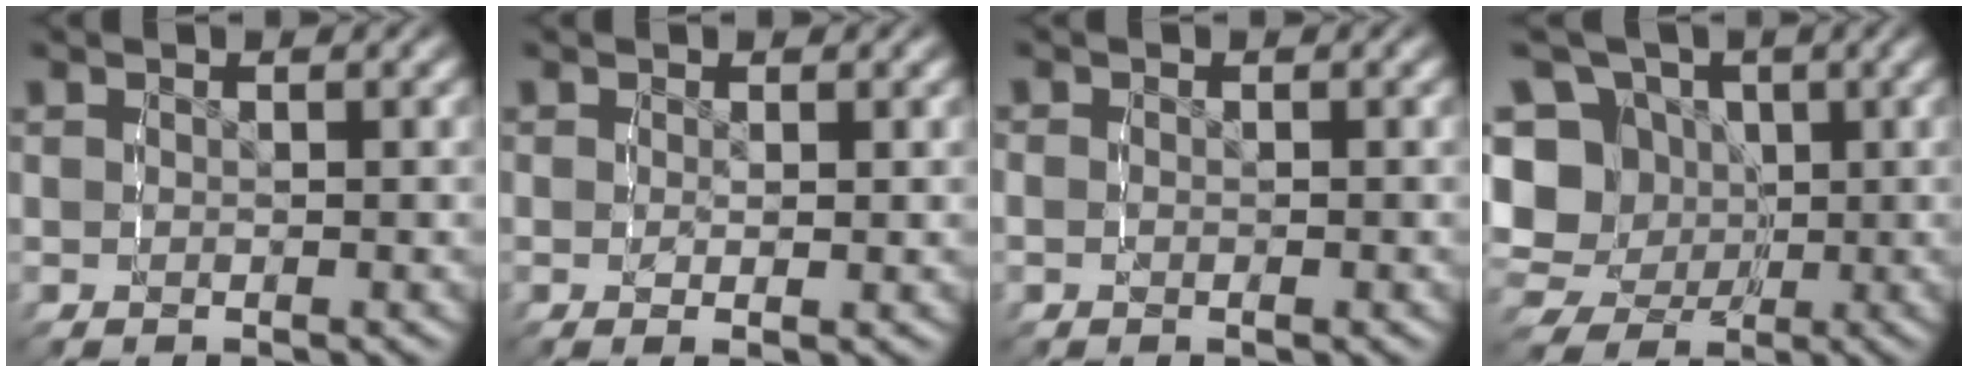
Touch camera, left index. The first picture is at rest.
{"total": 0.8, "force": [0.0, 0.2, 0.8], "torque": [-0.018, -0.012, 0.006]}
{"total": 1.2, "force": [-0.3, 1.0, 0.5], "torque": [-0.011, -0.002, -0.008]}
{"total": 14.4, "force": [0.8, 13.0, 6.2], "torque": [-0.155, -0.040, 0.014]}